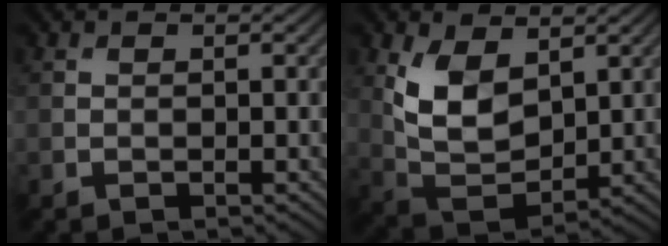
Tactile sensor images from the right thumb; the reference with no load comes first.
{"total": 8.4, "force": [3.0, 4.9, 6.1], "torque": [-0.134, -0.012, 0.060]}